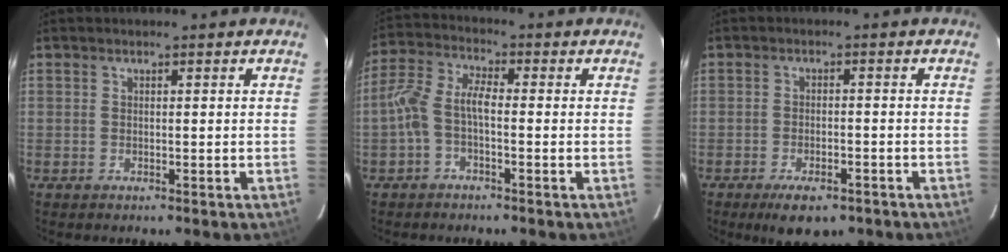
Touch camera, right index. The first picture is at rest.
{"total": 5.7, "force": [-1.7, 2.3, 5.0], "torque": [-0.117, 0.019, -0.038]}
{"total": 7.0, "force": [-4.7, 2.9, 4.2], "torque": [-0.088, -0.014, -0.066]}